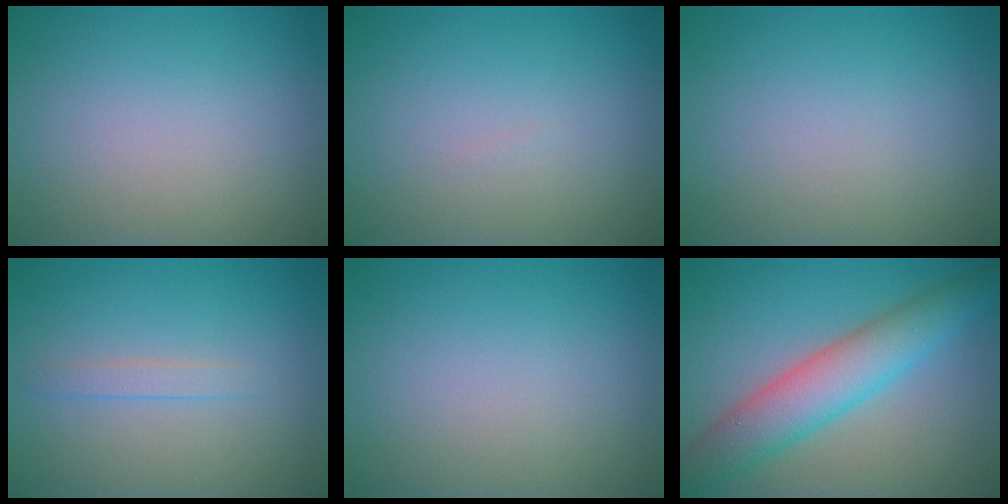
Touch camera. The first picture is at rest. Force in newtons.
{"total": 0.0}
{"total": 0.0}
{"total": 1.2, "press": 1.2, "slide": 0.1}
{"total": 0.0}
{"total": 6.3, "press": 6.3, "slide": 0.1}